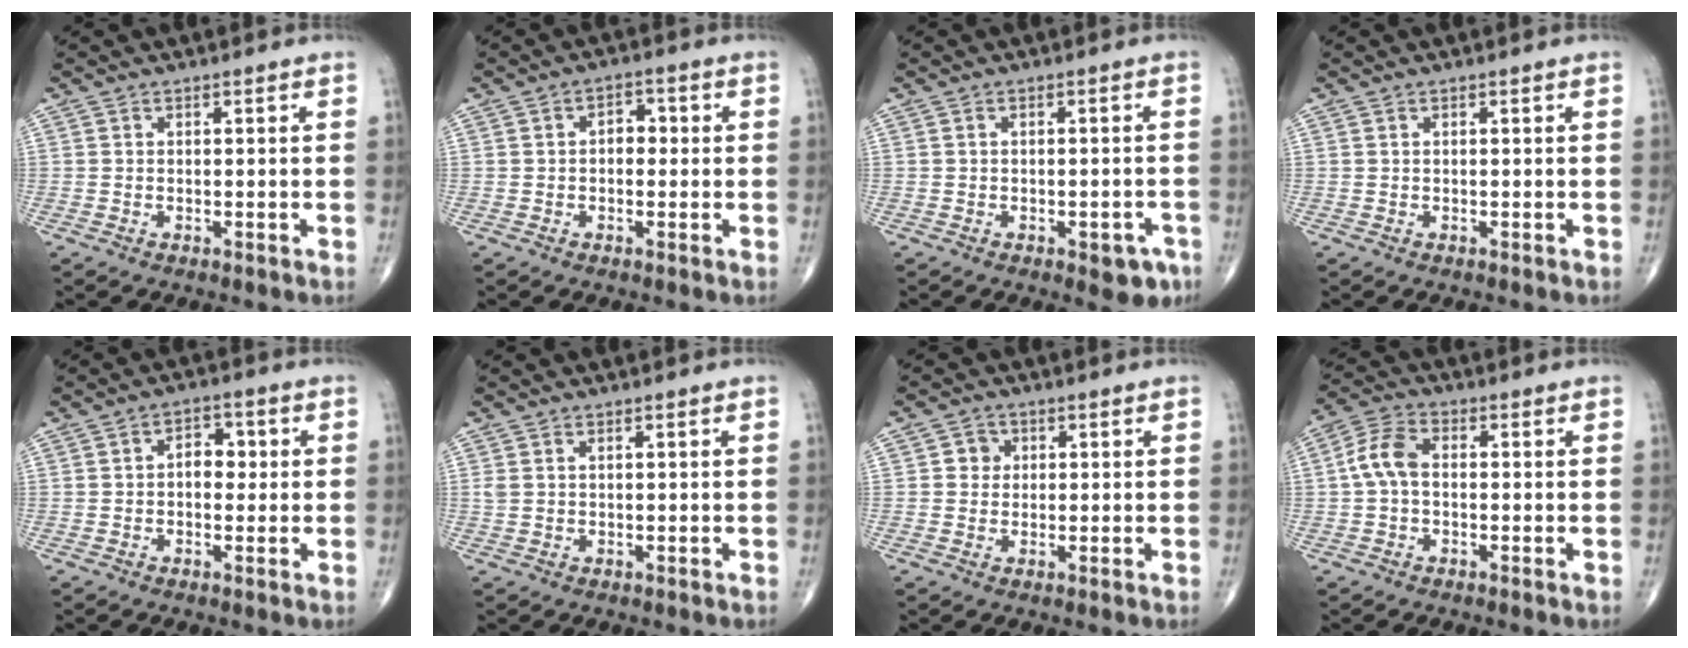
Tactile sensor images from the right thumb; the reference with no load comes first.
{"total": 3.4, "force": [0.1, 2.4, 2.5], "torque": [-0.020, 0.014, -0.005]}
{"total": 4.9, "force": [-2.5, 2.4, 3.5], "torque": [-0.021, 0.010, -0.026]}
{"total": 0.0}
{"total": 4.5, "force": [0.2, 3.1, 3.3], "torque": [-0.026, 0.011, -0.004]}
{"total": 1.3, "force": [0.5, 0.7, 1.0], "torque": [-0.027, 0.010, 0.017]}
{"total": 2.8, "force": [0.5, 2.7, 0.9], "torque": [0.005, 0.004, 0.001]}
{"total": 6.3, "force": [-0.1, 4.0, 4.9], "torque": [-0.098, 0.020, -0.011]}